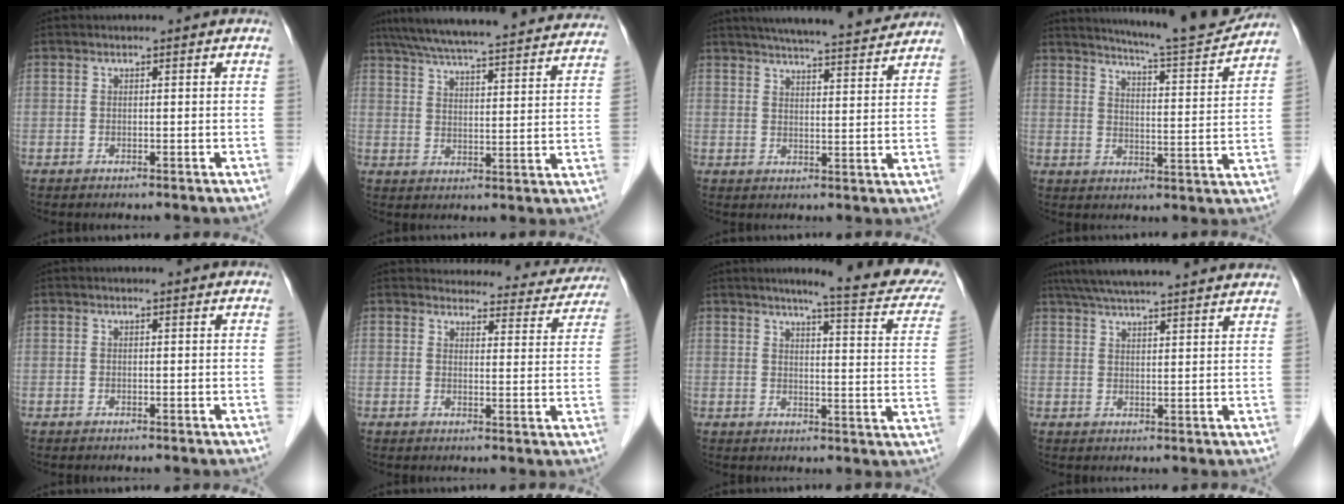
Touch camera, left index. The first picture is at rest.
{"total": 29.3, "force": [26.9, 2.7, 11.4], "torque": [-0.191, -0.009, 0.344]}
{"total": 17.4, "force": [15.8, 1.3, 7.0], "torque": [-0.106, 0.013, 0.210]}
{"total": 14.1, "force": [13.3, -0.4, 4.7], "torque": [-0.077, -0.024, 0.180]}
{"total": 2.1, "force": [2.0, 0.0, 0.6], "torque": [-0.012, 0.008, 0.020]}
{"total": 16.2, "force": [15.4, 4.3, 2.5], "torque": [0.004, -0.030, 0.154]}
{"total": 15.4, "force": [12.9, 0.9, 8.2], "torque": [-0.094, -0.032, 0.137]}
{"total": 22.3, "force": [20.1, 1.4, 9.5], "torque": [-0.158, 0.029, 0.267]}